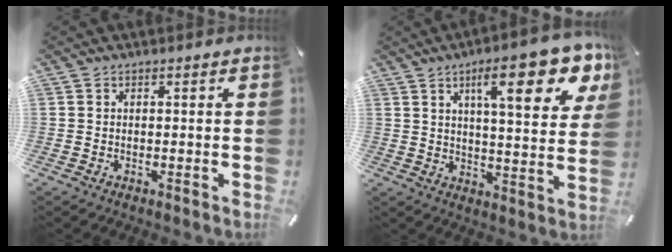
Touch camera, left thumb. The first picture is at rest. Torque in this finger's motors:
{"motor_torque": [2.46, 2.55, 1.38, -1.39, 0.47]}